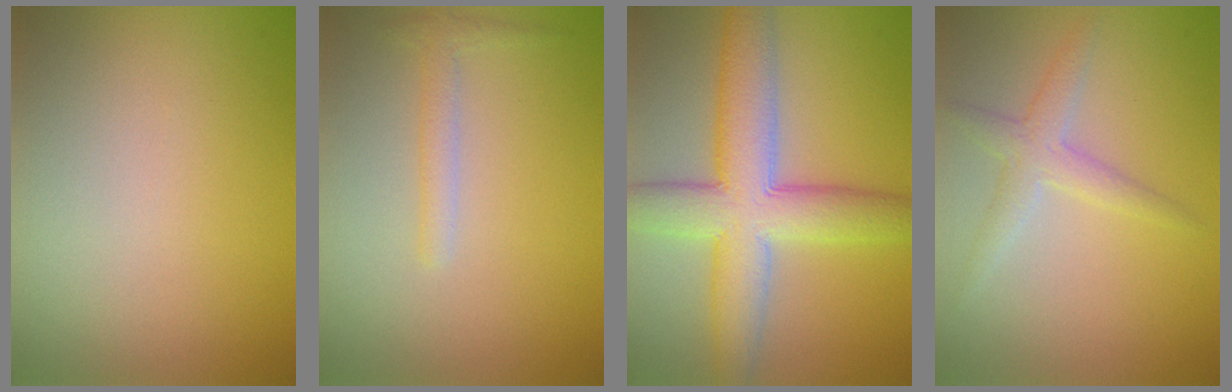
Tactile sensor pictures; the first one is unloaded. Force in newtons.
{"total": 1.4, "press": 1.4, "slide": 0.1}
{"total": 8.4, "press": 8.4, "slide": 0.3}
{"total": 2.5, "press": 2.5, "slide": 0.0}